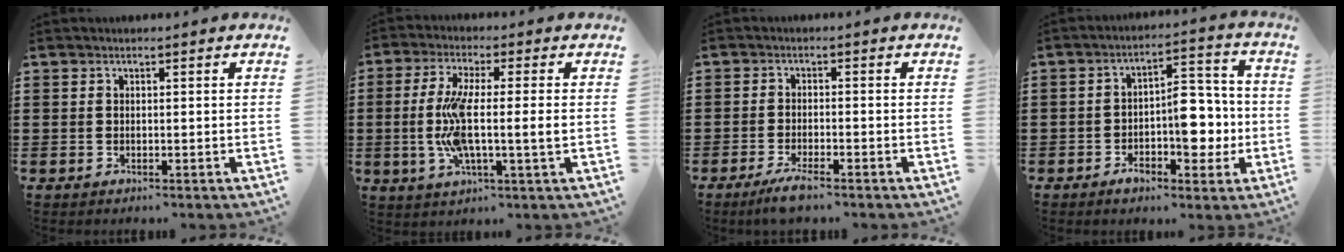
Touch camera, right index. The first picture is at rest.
{"total": 9.0, "force": [-0.8, 1.7, 8.8], "torque": [-0.182, -0.013, -0.022]}
{"total": 3.4, "force": [-2.6, 0.1, 2.1], "torque": [-0.049, -0.009, -0.050]}
{"total": 9.3, "force": [-1.6, 5.3, 7.4], "torque": [-0.088, 0.004, -0.030]}